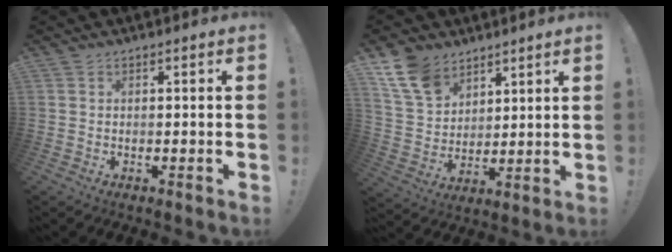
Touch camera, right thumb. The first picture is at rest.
{"total": 12.8, "force": [8.8, 7.9, 5.0], "torque": [-0.101, -0.046, 0.174]}